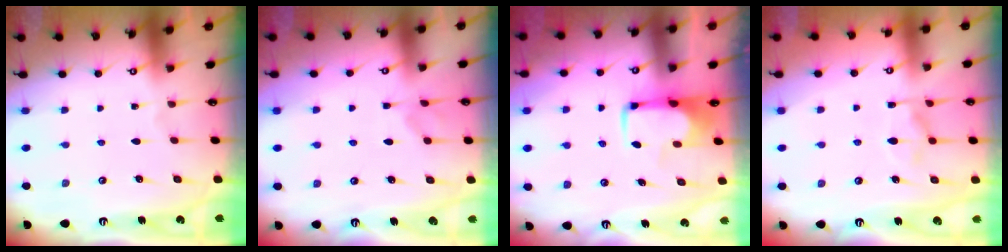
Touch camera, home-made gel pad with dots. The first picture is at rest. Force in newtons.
{"total": 1.7, "press": 1.5, "slide": 0.7}
{"total": 1.8, "press": 1.7, "slide": 0.4}
{"total": 3.5, "press": 3.3, "slide": 1.3}